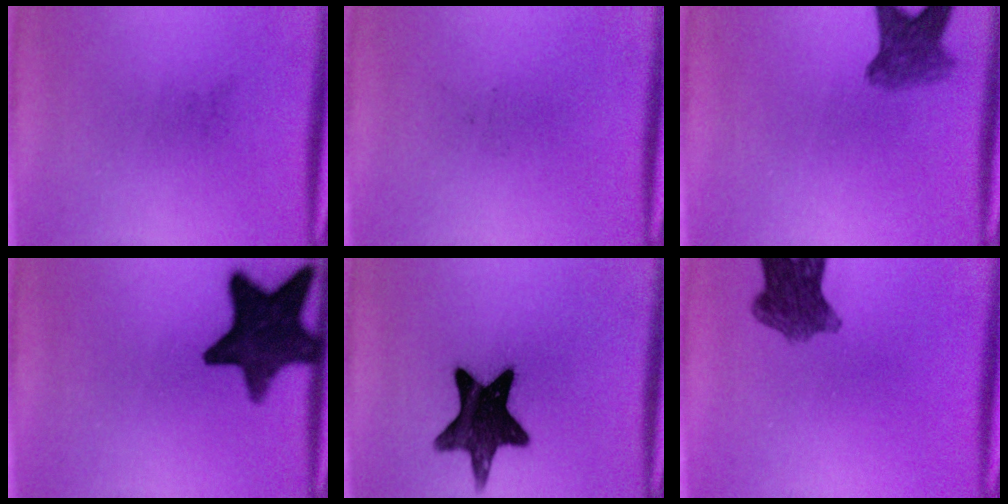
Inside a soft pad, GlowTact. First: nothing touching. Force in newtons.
{"total": 0.0}
{"total": 5.0}
{"total": 14.4}
{"total": 15.3}
{"total": 7.5}